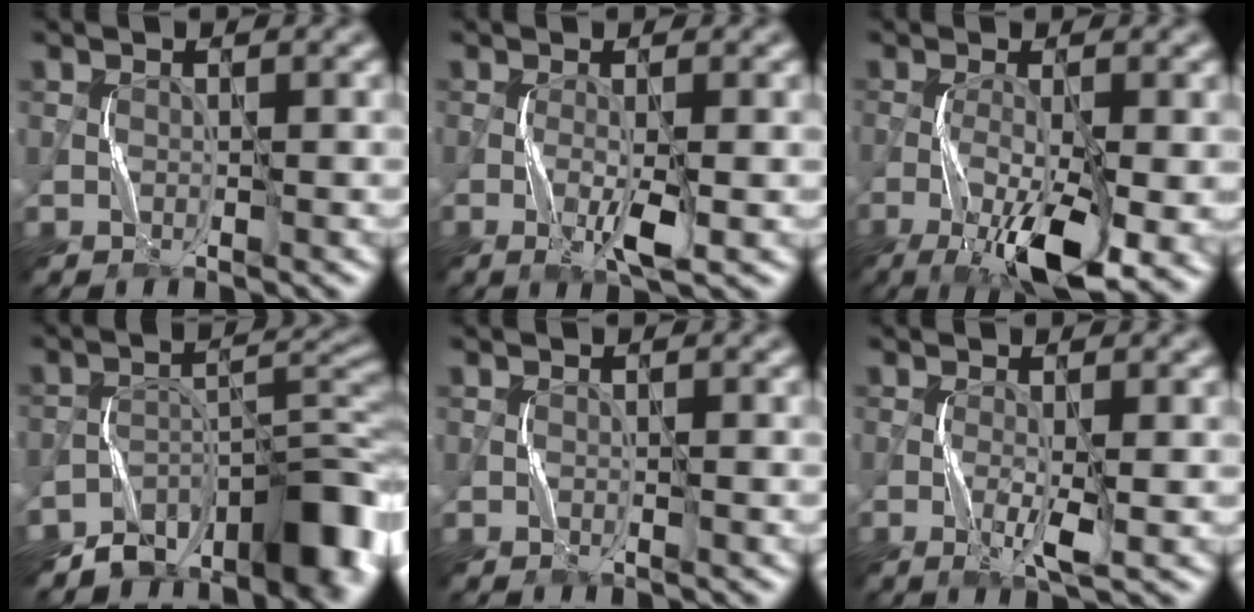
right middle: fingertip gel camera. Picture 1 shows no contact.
{"total": 2.6, "force": [-0.8, 0.2, 2.4], "torque": [-0.049, -0.004, -0.016]}
{"total": 10.4, "force": [-4.9, 2.9, 8.7], "torque": [-0.168, -0.021, -0.079]}
{"total": 9.7, "force": [-7.1, 4.7, 4.7], "torque": [-0.040, 0.000, -0.122]}
{"total": 0.0}
{"total": 2.1, "force": [-0.4, 0.2, 2.0], "torque": [-0.042, -0.004, -0.008]}